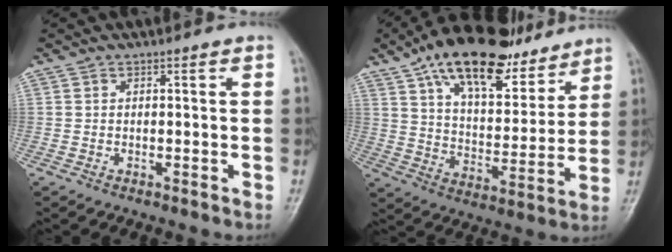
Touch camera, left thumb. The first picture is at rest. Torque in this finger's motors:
{"motor_torque": [1.34, 1.34, 1.38, -1.38, 0.40]}